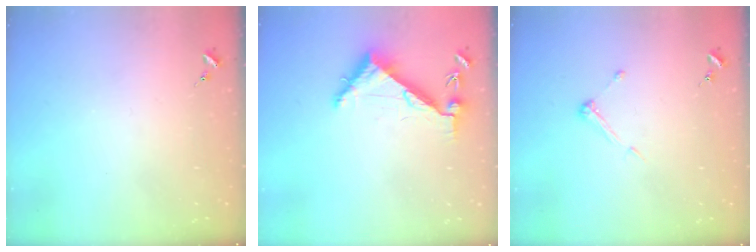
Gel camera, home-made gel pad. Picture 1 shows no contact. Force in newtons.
{"total": 6.7, "press": 6.7, "slide": 0.8}
{"total": 5.7, "press": 5.7, "slide": 0.4}